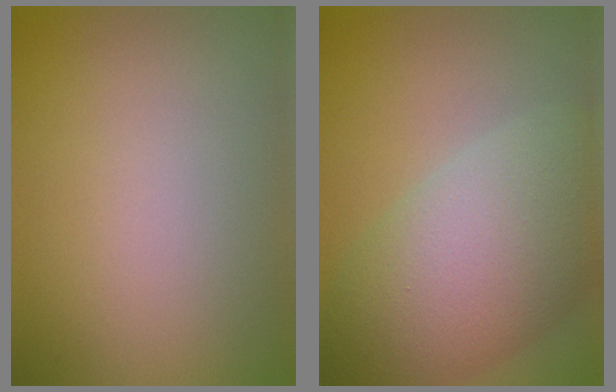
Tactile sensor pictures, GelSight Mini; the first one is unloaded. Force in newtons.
{"total": 9.8, "press": 9.8, "slide": 0.3}